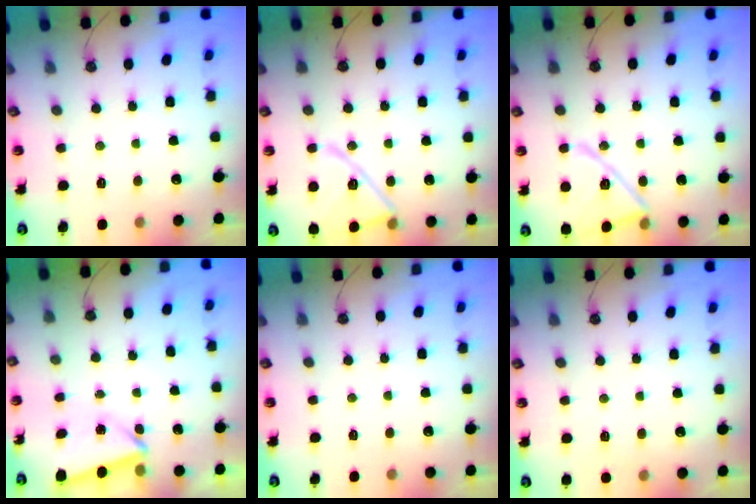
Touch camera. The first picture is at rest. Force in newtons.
{"total": 15.2, "press": 14.9, "slide": 3.0}
{"total": 15.6, "press": 15.6, "slide": 0.8}
{"total": 2.9, "press": 2.6, "slide": 1.2}
{"total": 0.0}
{"total": 1.7, "press": 1.7, "slide": 0.4}